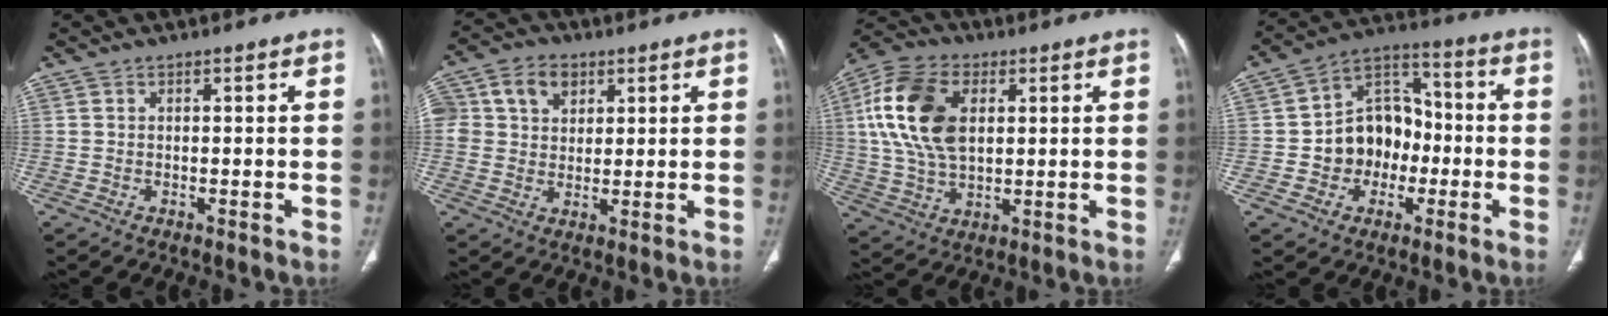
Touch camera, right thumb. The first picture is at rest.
{"total": 11.2, "force": [3.9, 8.8, 5.6], "torque": [-0.102, 0.008, 0.070]}
{"total": 16.5, "force": [3.6, 10.1, 12.5], "torque": [-0.246, 0.005, 0.064]}
{"total": 12.8, "force": [-2.4, 10.3, 7.2], "torque": [-0.064, 0.042, -0.045]}